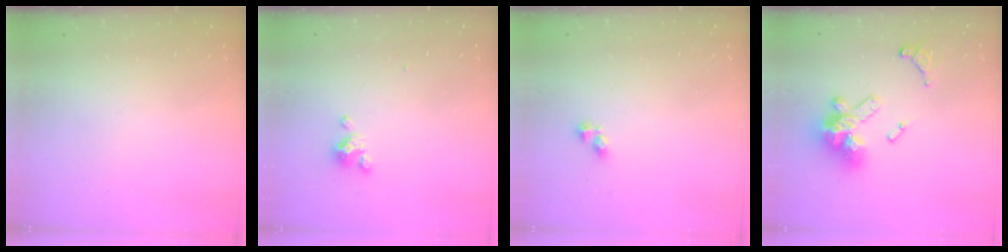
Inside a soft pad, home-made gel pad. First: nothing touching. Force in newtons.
{"total": 2.3, "press": 2.2, "slide": 0.4}
{"total": 3.2, "press": 3.1, "slide": 0.4}
{"total": 14.2, "press": 14.2, "slide": 1.0}